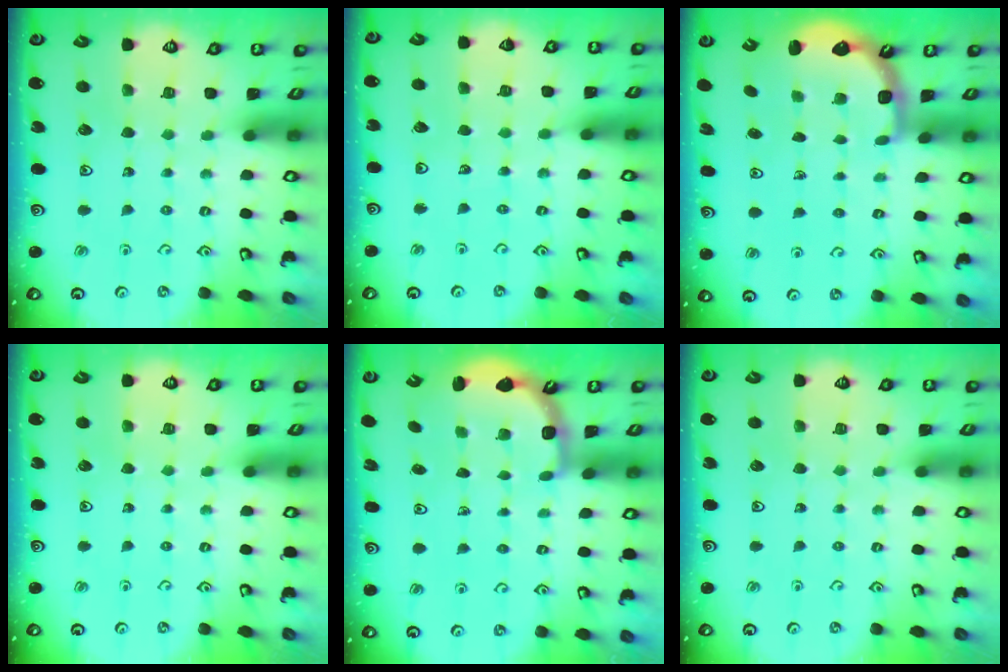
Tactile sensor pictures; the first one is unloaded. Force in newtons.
{"total": 1.6, "press": 1.6, "slide": 0.2}
{"total": 2.8, "press": 2.2, "slide": 1.8}
{"total": 0.0}
{"total": 3.4, "press": 2.5, "slide": 2.3}
{"total": 0.0}